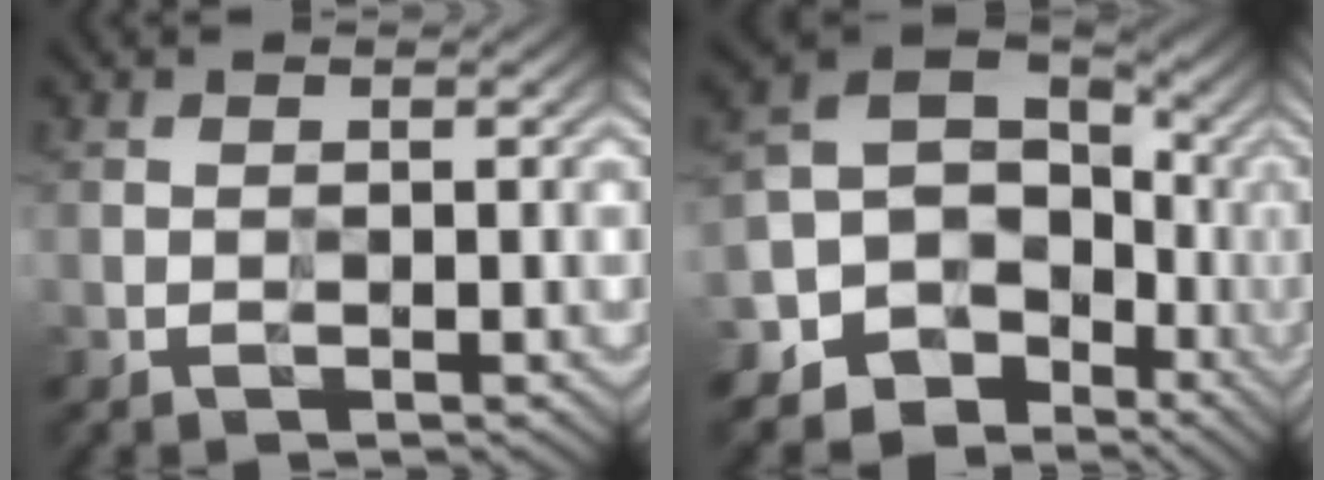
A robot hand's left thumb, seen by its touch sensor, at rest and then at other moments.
{"total": 13.3, "force": [-4.9, 10.9, 5.8], "torque": [-0.133, -0.033, -0.078]}